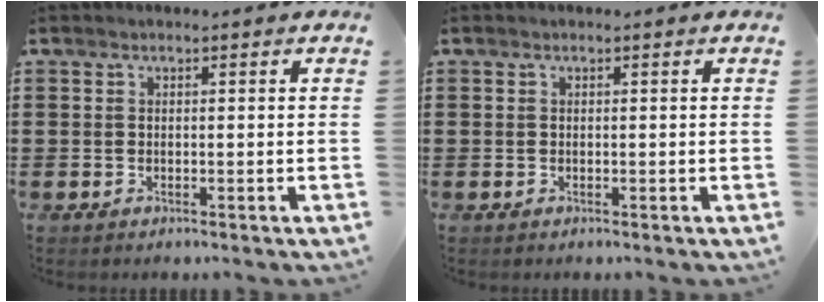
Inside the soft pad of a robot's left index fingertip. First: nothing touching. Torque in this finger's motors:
{"motor_torque": [0.00, 0.00, 0.00, 0.01]}